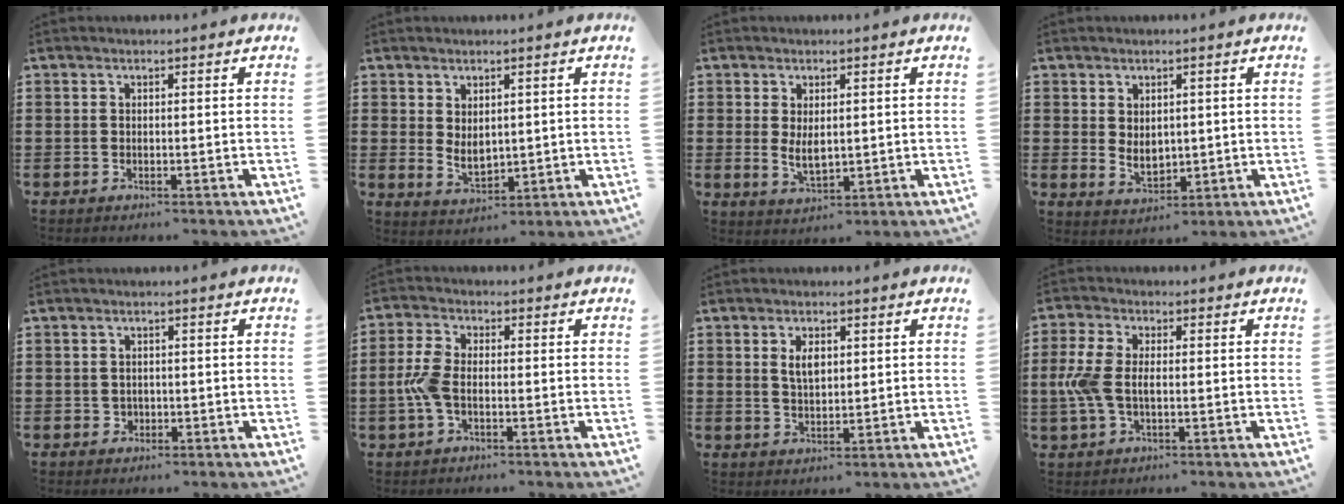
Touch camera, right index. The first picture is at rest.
{"total": 3.1, "force": [1.0, 2.0, 2.1], "torque": [-0.036, 0.002, 0.019]}
{"total": 3.5, "force": [0.4, 1.7, 3.0], "torque": [-0.050, 0.002, 0.006]}
{"total": 3.2, "force": [0.7, 2.4, 2.1], "torque": [-0.029, 0.001, 0.010]}
{"total": 1.1, "force": [-0.1, 1.0, 0.3], "torque": [-0.010, 0.005, -0.004]}
{"total": 4.8, "force": [-1.0, 2.3, 4.0], "torque": [-0.106, -0.005, -0.028]}
{"total": 3.3, "force": [1.1, 1.6, 2.7], "torque": [-0.050, 0.004, 0.016]}
{"total": 6.1, "force": [-0.5, 3.2, 5.1], "torque": [-0.137, -0.007, -0.020]}